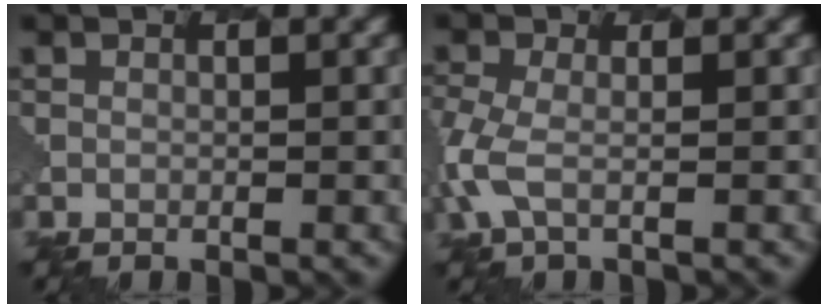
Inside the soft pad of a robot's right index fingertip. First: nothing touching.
{"total": 3.0, "force": [-1.1, 0.9, 2.6], "torque": [-0.082, -0.004, -0.025]}